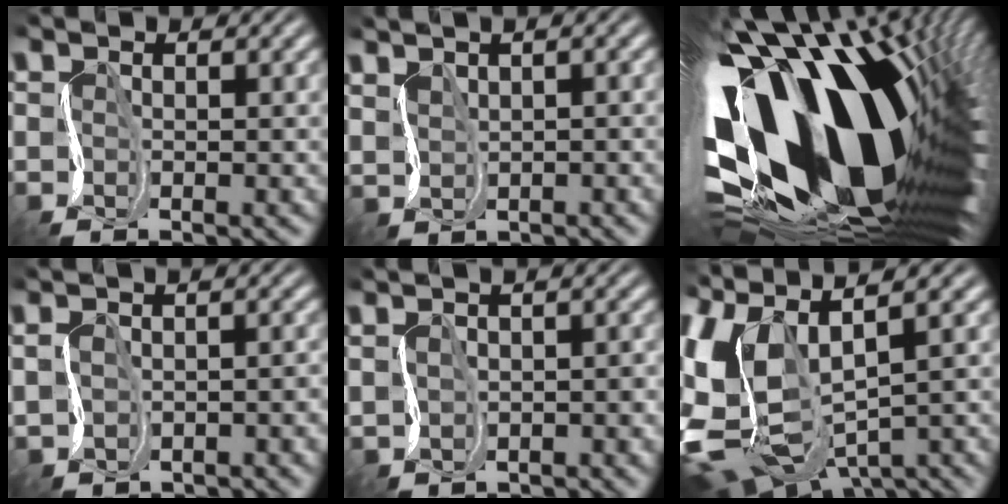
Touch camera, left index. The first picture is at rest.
{"total": 1.1, "force": [0.4, -0.7, -0.7], "torque": [0.004, -0.010, 0.018]}
{"total": 19.2, "force": [2.1, 8.7, 17.0], "torque": [-0.319, -0.064, 0.046]}
{"total": 2.2, "force": [-1.6, 1.1, 0.9], "torque": [-0.009, -0.006, -0.010]}
{"total": 0.8, "force": [-0.8, 0.1, 0.2], "torque": [-0.003, -0.015, -0.001]}
{"total": 9.6, "force": [-0.7, 5.4, 7.8], "torque": [-0.210, -0.013, 0.007]}